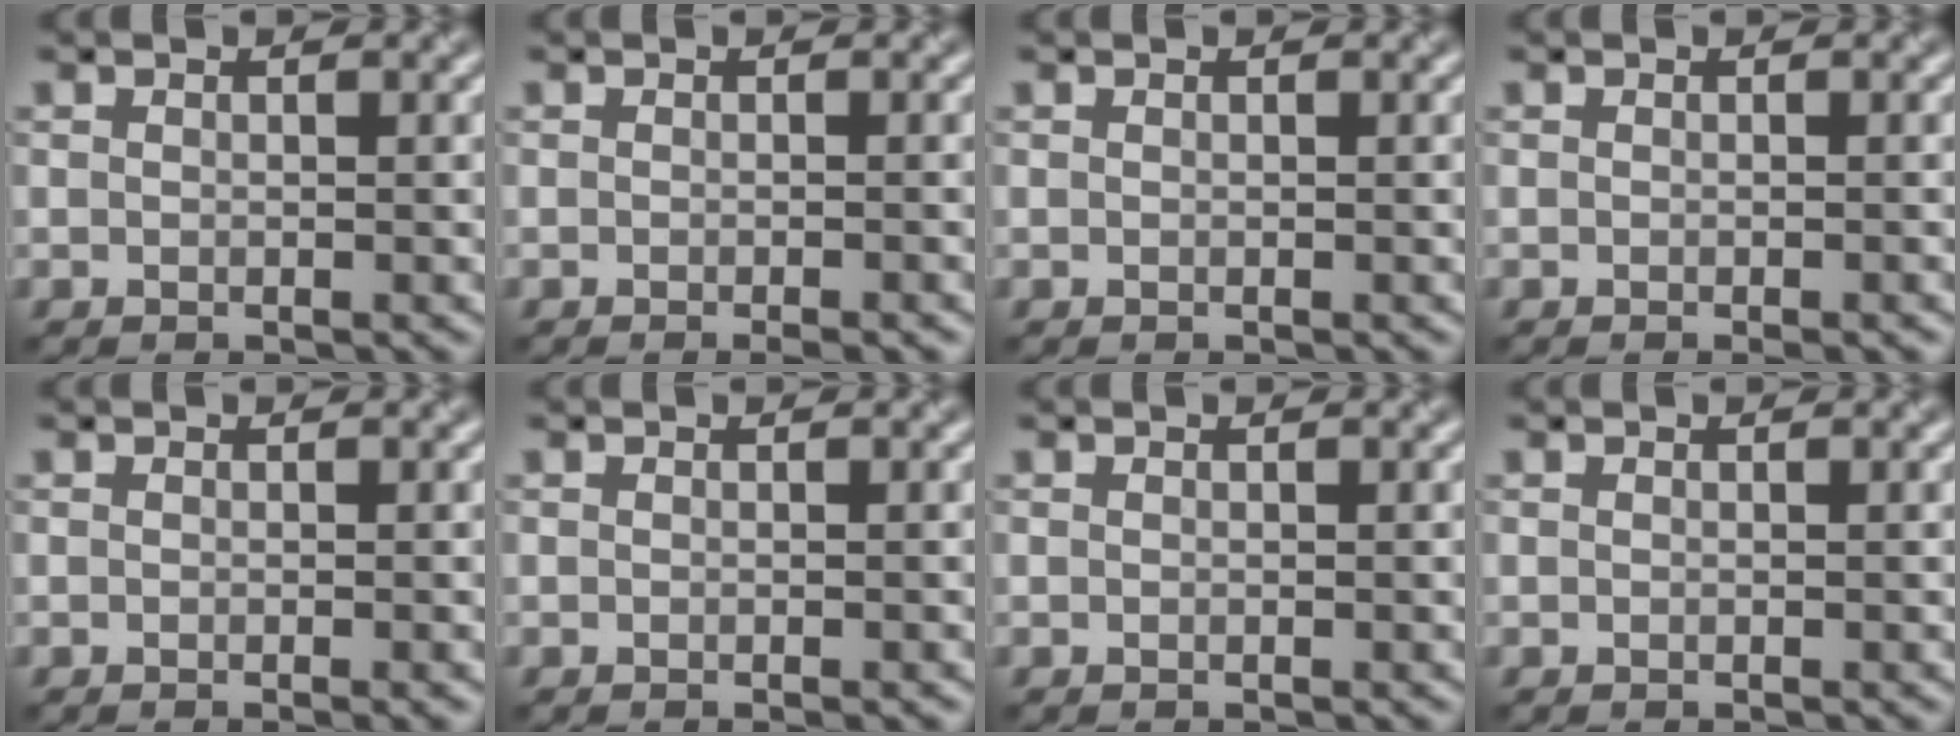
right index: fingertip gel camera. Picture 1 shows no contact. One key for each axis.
{"total": 1.3, "fx": -0.7, "fy": 0.2, "fz": 1.0, "tx": -0.009, "ty": -0.004, "tz": -0.011}
{"total": 0.0}
{"total": 0.9, "fx": -0.5, "fy": 0.1, "fz": 0.7, "tx": -0.009, "ty": -0.004, "tz": -0.007}
{"total": 0.6, "fx": -0.2, "fy": 0.1, "fz": 0.6, "tx": -0.005, "ty": -0.003, "tz": -0.004}
{"total": 0.5, "fx": -0.3, "fy": 0.0, "fz": 0.4, "tx": -0.004, "ty": -0.001, "tz": -0.004}
{"total": 0.0}
{"total": 0.0}